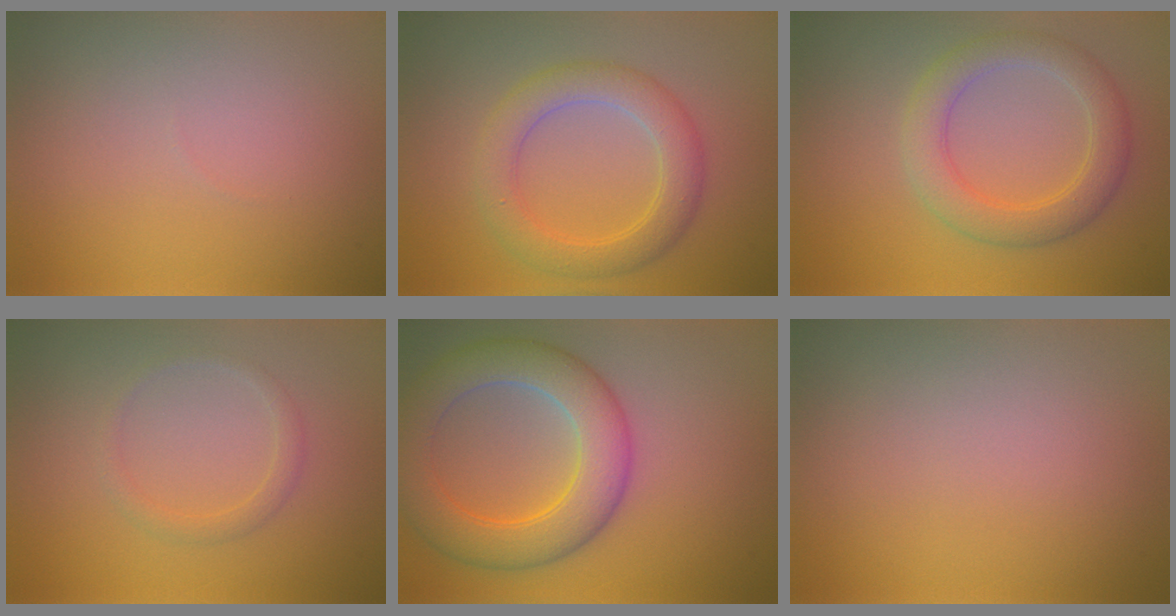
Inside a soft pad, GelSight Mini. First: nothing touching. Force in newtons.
{"total": 4.6, "press": 4.6, "slide": 0.1}
{"total": 4.3, "press": 4.3, "slide": 0.2}
{"total": 1.3, "press": 1.3, "slide": 0.1}
{"total": 7.6, "press": 7.6, "slide": 0.2}
{"total": 0.0}